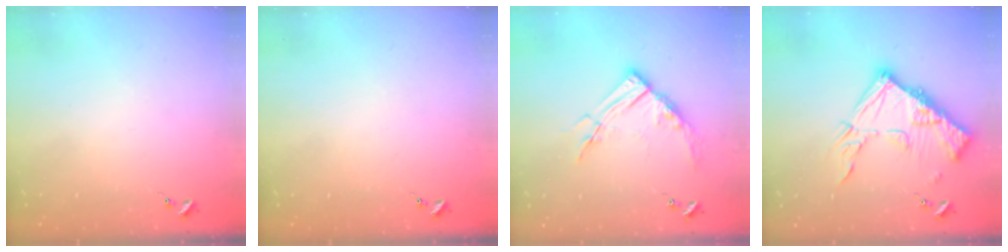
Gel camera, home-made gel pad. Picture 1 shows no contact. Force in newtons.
{"total": 0.0}
{"total": 12.1, "press": 12.0, "slide": 1.2}
{"total": 17.9, "press": 17.8, "slide": 1.7}